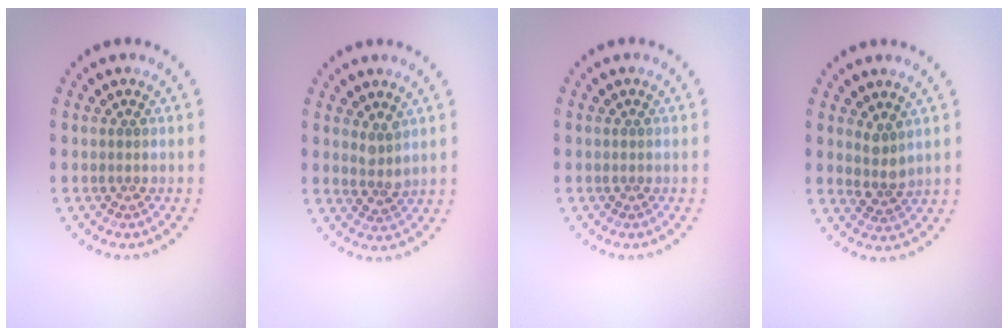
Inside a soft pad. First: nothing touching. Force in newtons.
{"total": 1.7, "press": 1.2, "slide": 1.2}
{"total": 0.0}
{"total": 1.9, "press": 1.5, "slide": 1.1}